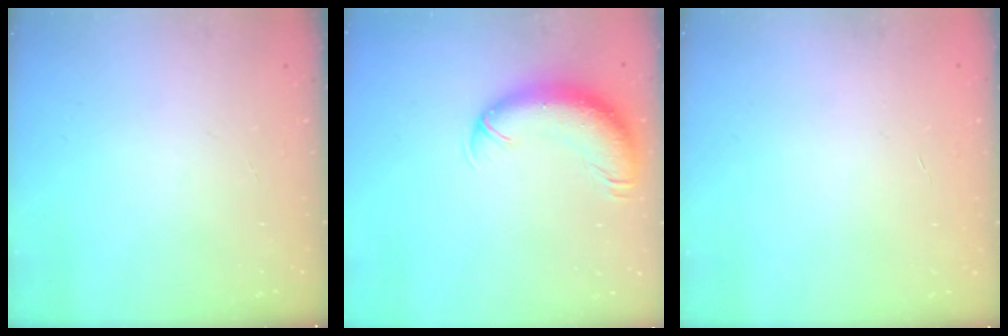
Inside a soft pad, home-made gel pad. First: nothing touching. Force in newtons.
{"total": 13.0, "press": 12.7, "slide": 2.9}
{"total": 0.5, "press": 0.5, "slide": 0.1}